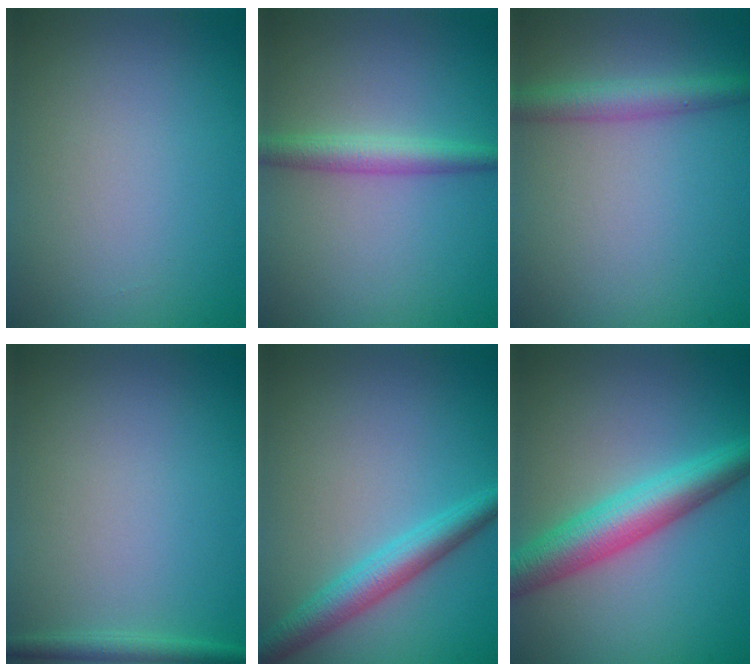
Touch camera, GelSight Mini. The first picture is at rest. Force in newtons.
{"total": 2.6, "press": 2.6, "slide": 0.1}
{"total": 2.9, "press": 2.9, "slide": 0.1}
{"total": 1.4, "press": 1.4, "slide": 0.1}
{"total": 3.8, "press": 3.8, "slide": 0.1}
{"total": 5.8, "press": 5.8, "slide": 0.1}